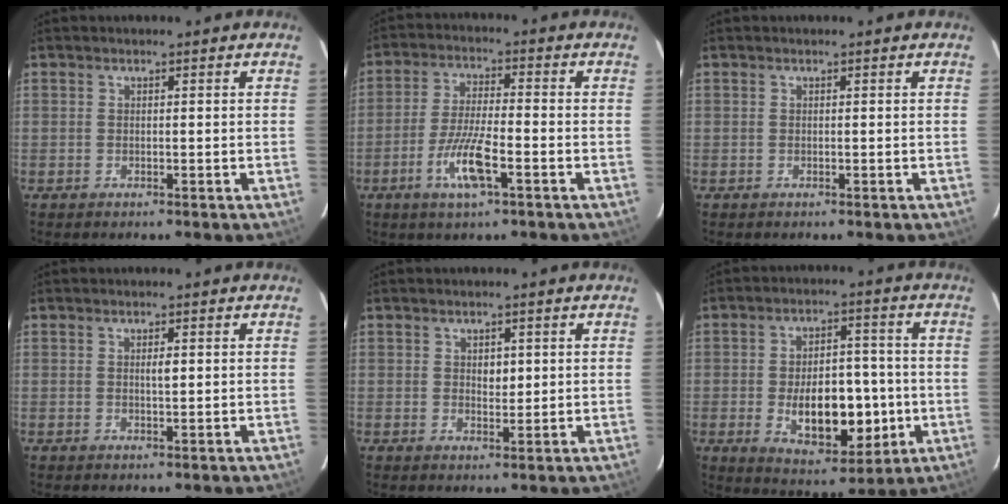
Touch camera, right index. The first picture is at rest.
{"total": 8.1, "force": [-3.5, 1.2, 7.2], "torque": [-0.145, -0.007, -0.065]}
{"total": 0.0}
{"total": 1.2, "force": [0.3, 0.2, 1.2], "torque": [-0.020, 0.001, 0.004]}
{"total": 2.3, "force": [0.6, 1.4, 1.7], "torque": [-0.023, -0.002, 0.010]}
{"total": 12.9, "force": [-2.4, 6.4, 10.9], "torque": [-0.174, 0.007, -0.025]}